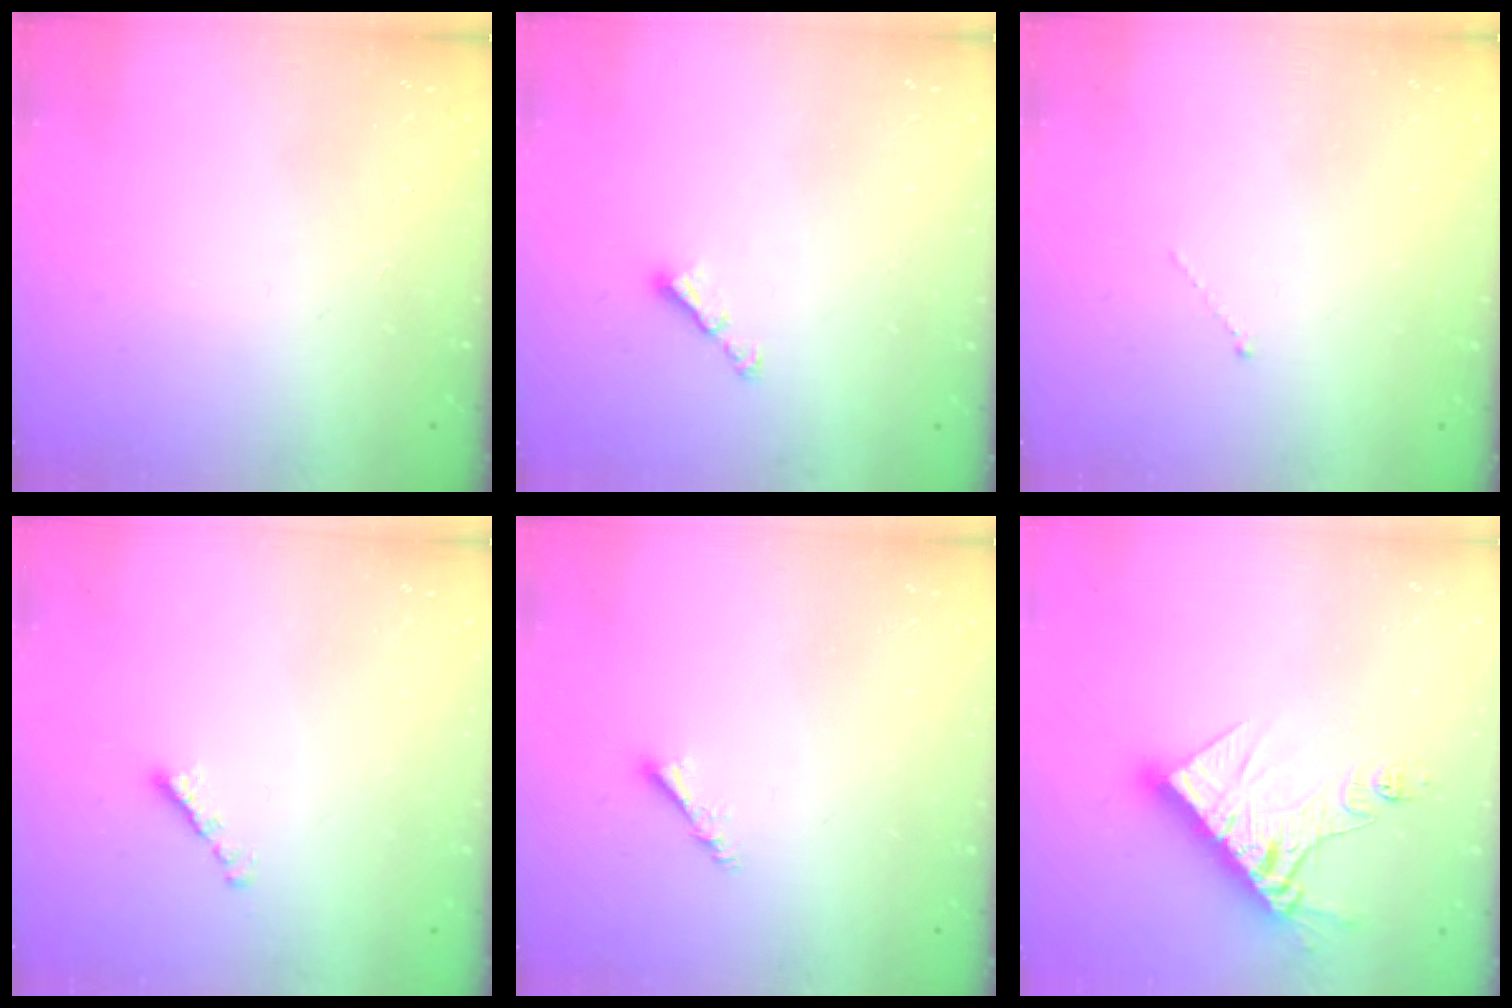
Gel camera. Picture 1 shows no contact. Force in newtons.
{"total": 2.9, "press": 2.9, "slide": 0.3}
{"total": 0.0}
{"total": 2.2, "press": 2.1, "slide": 0.7}
{"total": 3.0, "press": 2.9, "slide": 0.6}
{"total": 14.0, "press": 13.9, "slide": 1.7}